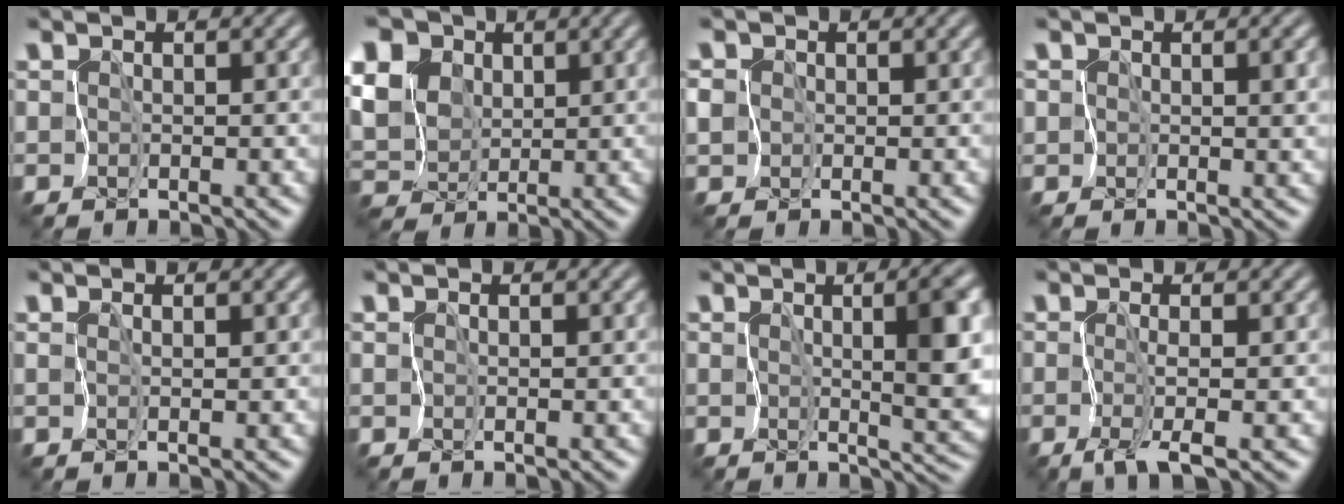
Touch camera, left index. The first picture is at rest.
{"total": 12.4, "force": [5.0, 9.6, 6.0], "torque": [-0.141, 0.030, 0.076]}
{"total": 1.9, "force": [0.0, 1.8, 0.5], "torque": [-0.013, 0.002, 0.001]}
{"total": 2.5, "force": [0.5, 1.4, 2.0], "torque": [-0.024, -0.007, 0.010]}
{"total": 0.6, "force": [0.3, -0.4, 0.3], "torque": [-0.005, -0.005, 0.007]}
{"total": 0.0}
{"total": 7.1, "force": [1.3, 2.1, 6.7], "torque": [-0.094, -0.004, 0.022]}
{"total": 2.3, "force": [-1.2, -0.2, 2.0], "torque": [-0.041, -0.007, -0.024]}